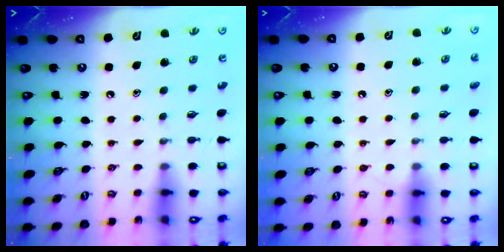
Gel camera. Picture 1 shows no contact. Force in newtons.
{"total": 2.6, "press": 2.5, "slide": 0.3}